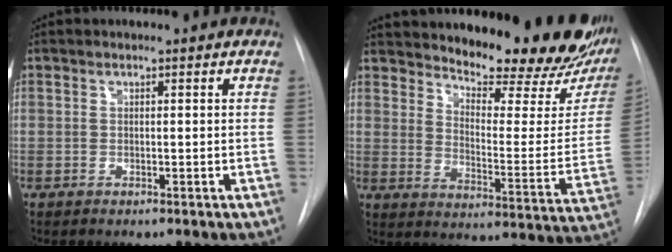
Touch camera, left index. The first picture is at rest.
{"total": 22.8, "force": [19.8, 5.0, 10.1], "torque": [-0.139, -0.076, 0.246]}